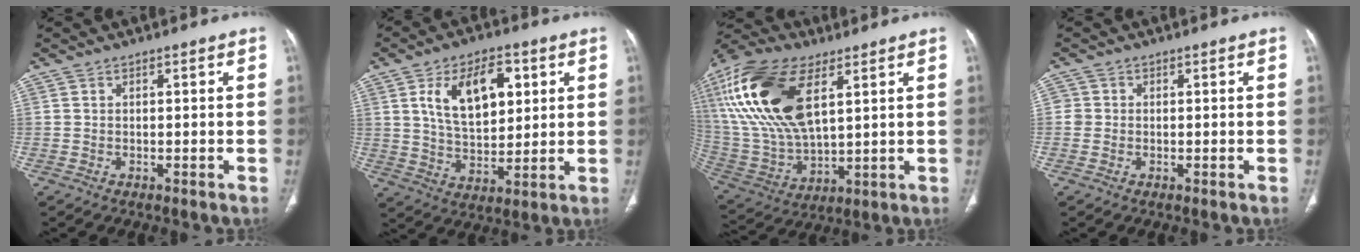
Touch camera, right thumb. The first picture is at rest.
{"total": 14.2, "force": [4.8, 7.9, 10.8], "torque": [-0.152, -0.013, 0.091]}
{"total": 24.0, "force": [8.9, 11.8, 18.9], "torque": [-0.394, -0.015, 0.170]}
{"total": 1.6, "force": [0.0, 1.6, 0.1], "torque": [0.007, 0.005, -0.002]}